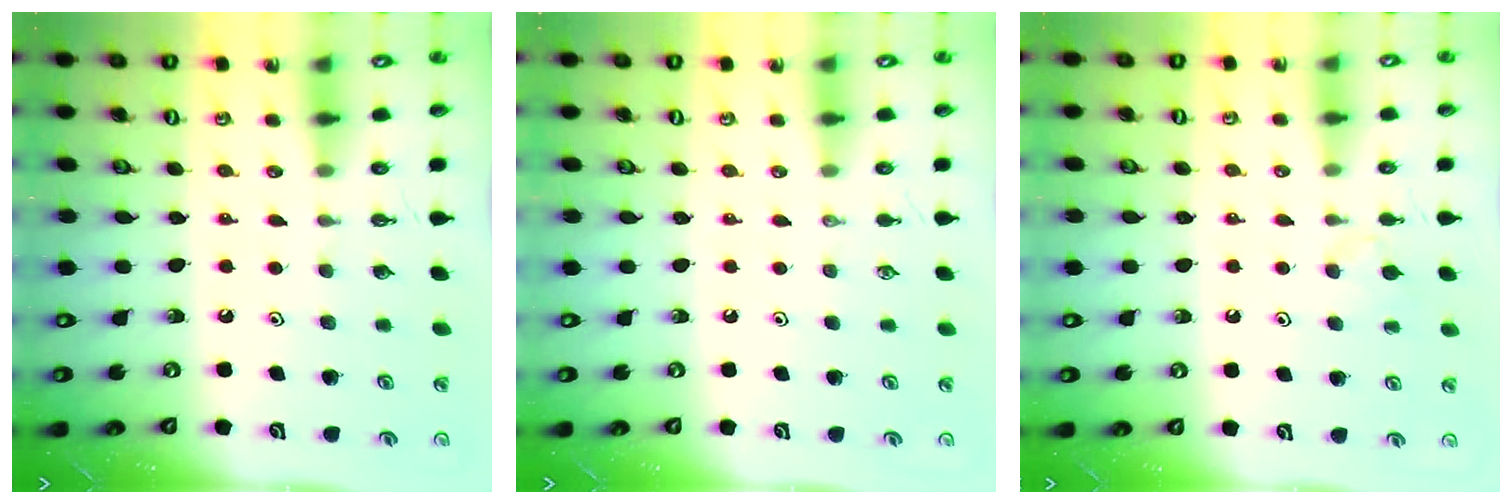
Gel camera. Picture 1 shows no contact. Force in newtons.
{"total": 0.0}
{"total": 3.0, "press": 3.0, "slide": 0.7}